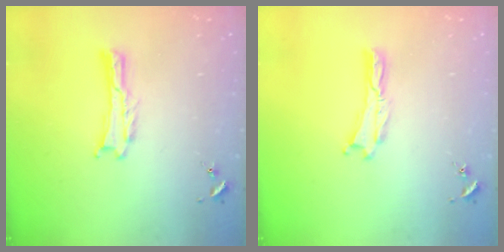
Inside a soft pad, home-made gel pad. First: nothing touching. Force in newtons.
{"total": 0.0}